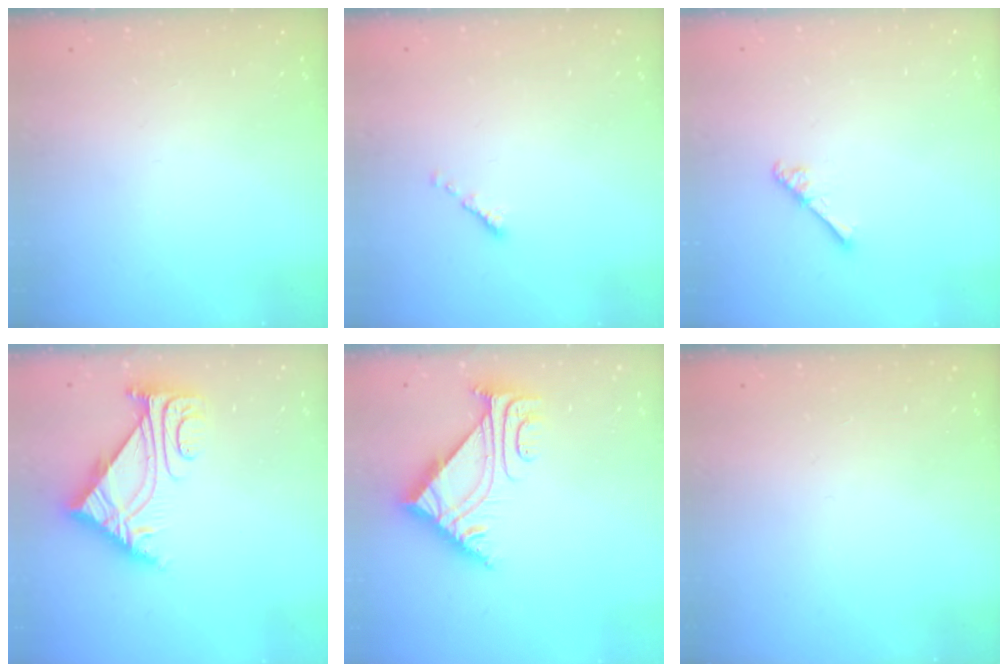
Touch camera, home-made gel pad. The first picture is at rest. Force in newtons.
{"total": 0.6, "press": 0.5, "slide": 0.3}
{"total": 4.0, "press": 4.0, "slide": 0.5}
{"total": 7.3, "press": 7.2, "slide": 1.2}
{"total": 6.3, "press": 6.2, "slide": 0.9}
{"total": 0.0}